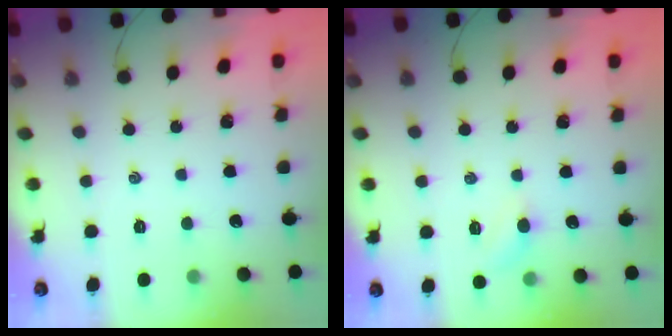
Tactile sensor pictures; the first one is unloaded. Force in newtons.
{"total": 3.6, "press": 3.4, "slide": 1.1}